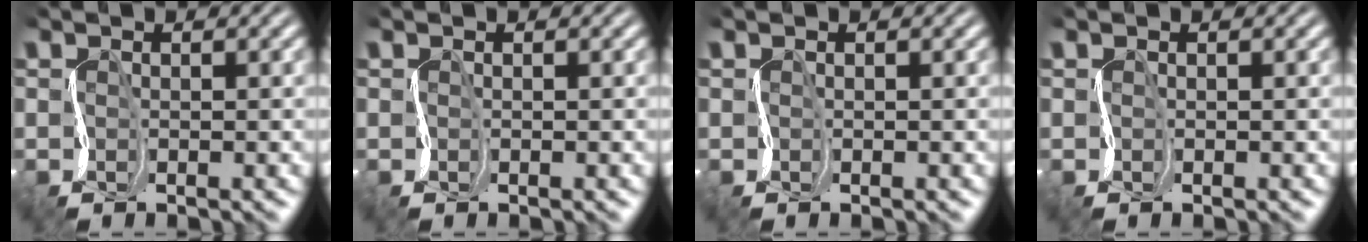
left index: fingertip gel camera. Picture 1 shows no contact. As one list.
[{"total": 0.0}, {"total": 0.0}, {"total": 0.0}]